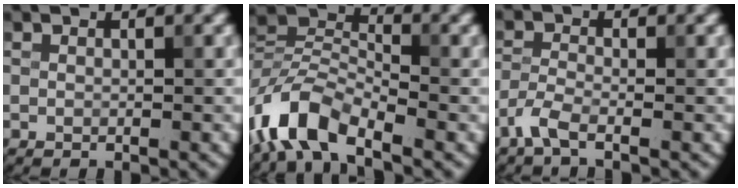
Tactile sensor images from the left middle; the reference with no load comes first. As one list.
[{"total": 7.0, "force": [-4.3, 3.2, 4.5], "torque": [-0.080, 0.007, -0.100]}, {"total": 2.4, "force": [-1.7, 0.7, 1.6], "torque": [-0.041, -0.002, -0.046]}]